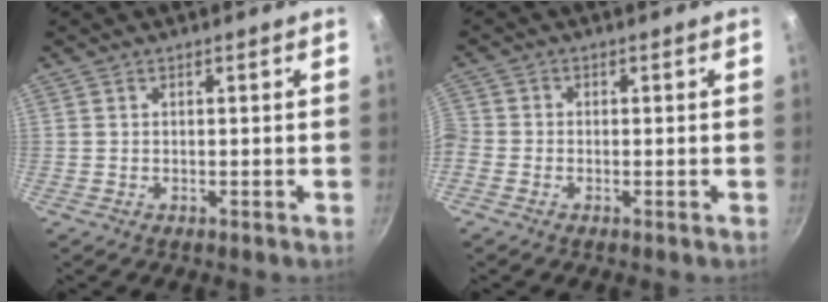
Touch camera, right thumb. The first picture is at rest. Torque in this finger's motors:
{"motor_torque": [0.71, 0.76, 0.79, -0.01, 0.31]}